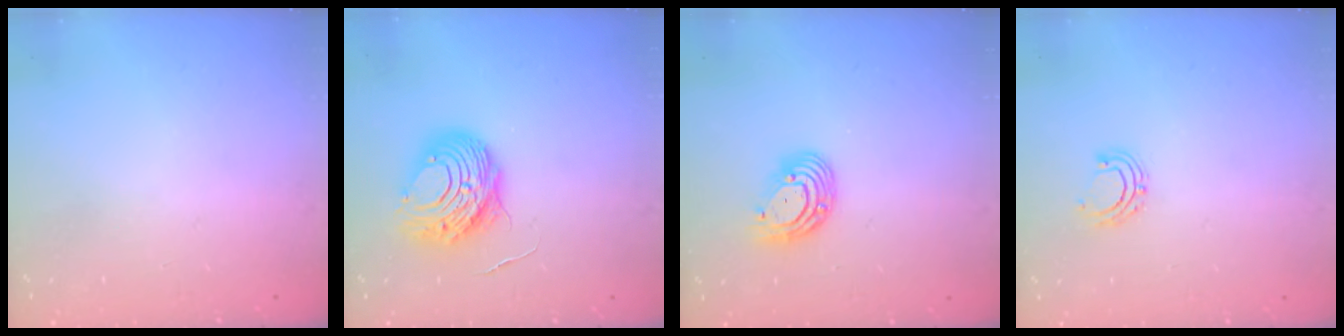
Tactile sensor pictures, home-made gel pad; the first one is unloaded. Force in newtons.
{"total": 11.1, "press": 11.1, "slide": 0.9}
{"total": 9.0, "press": 8.8, "slide": 1.9}
{"total": 5.5, "press": 5.4, "slide": 1.1}